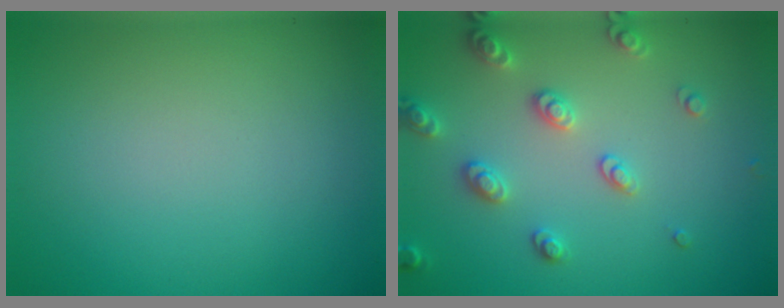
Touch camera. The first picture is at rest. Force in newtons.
{"total": 2.9, "press": 2.9, "slide": 0.5}